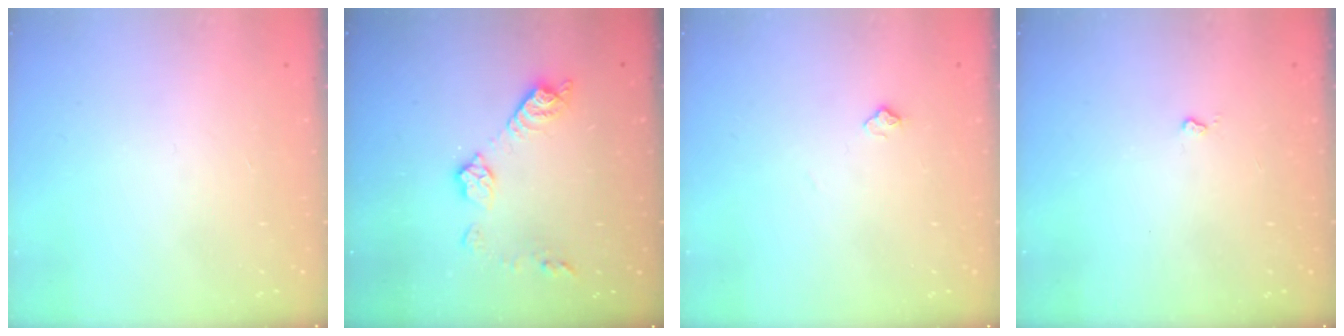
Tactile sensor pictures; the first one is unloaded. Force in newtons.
{"total": 10.5, "press": 10.5, "slide": 0.5}
{"total": 5.1, "press": 5.1, "slide": 0.5}
{"total": 2.6, "press": 2.6, "slide": 0.4}